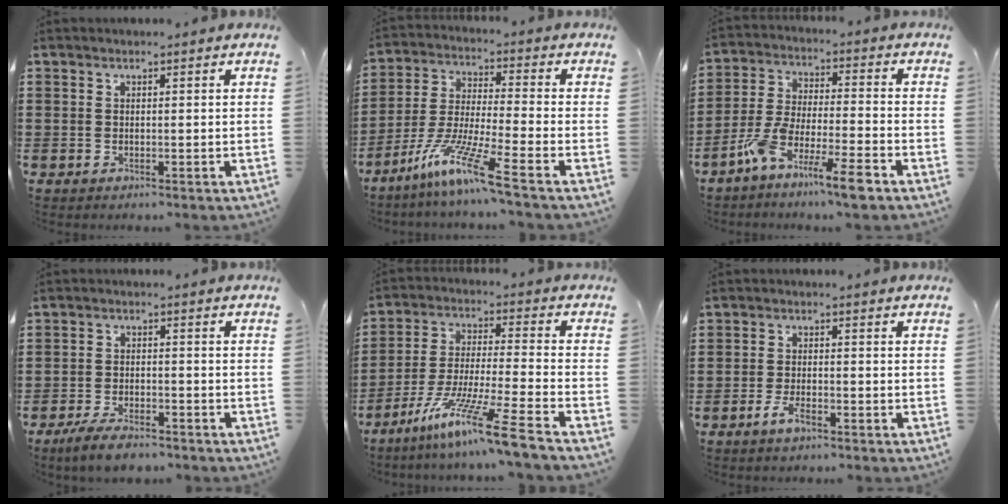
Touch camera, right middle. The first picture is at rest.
{"total": 10.0, "force": [-7.2, 0.2, 6.9], "torque": [-0.149, -0.011, -0.145]}
{"total": 9.4, "force": [-6.9, 0.7, 6.3], "torque": [-0.134, -0.005, -0.136]}
{"total": 4.3, "force": [-3.7, 0.9, 1.9], "torque": [-0.046, -0.001, -0.075]}
{"total": 12.1, "force": [-9.0, -0.5, 8.1], "torque": [-0.154, 0.001, -0.175]}
{"total": 3.2, "force": [-1.7, 1.0, 2.5], "torque": [-0.049, -0.002, -0.033]}